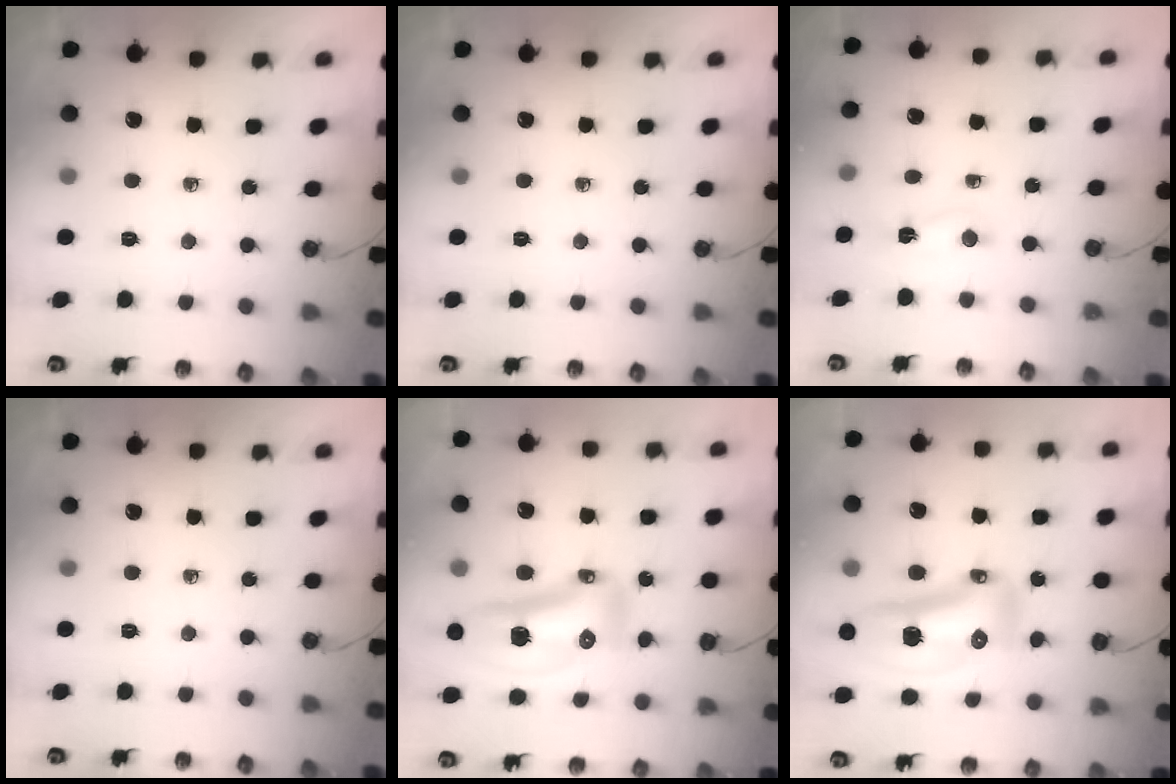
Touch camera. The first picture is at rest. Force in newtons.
{"total": 0.0}
{"total": 2.9, "press": 2.8, "slide": 0.7}
{"total": 0.0}
{"total": 16.8, "press": 16.7, "slide": 1.9}
{"total": 16.8, "press": 16.7, "slide": 1.9}